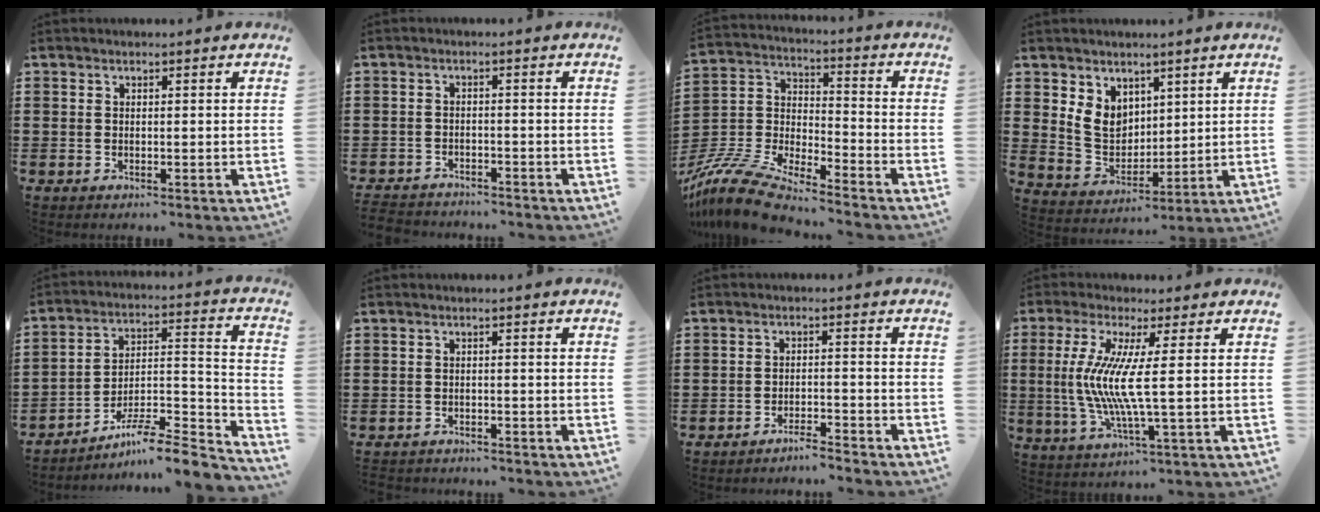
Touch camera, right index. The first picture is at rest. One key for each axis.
{"total": 2.3, "fx": -2.2, "fy": 0.3, "fz": -0.2, "tx": -0.005, "ty": -0.001, "tz": -0.051}
{"total": 11.0, "fx": -10.0, "fy": 1.4, "fz": 4.4, "tx": -0.120, "ty": 0.005, "tz": -0.208}
{"total": 6.6, "fx": 3.2, "fy": 5.3, "fz": 2.6, "tx": -0.072, "ty": 0.008, "tz": 0.063}
{"total": 7.3, "fx": -6.0, "fy": 1.0, "fz": 4.0, "tx": -0.059, "ty": -0.002, "tz": -0.118}
{"total": 1.5, "fx": -1.5, "fy": 0.2, "fz": -0.2, "tx": -0.003, "ty": 0.002, "tz": -0.034}
{"total": 2.8, "fx": -2.8, "fy": -0.2, "fz": 0.2, "tx": -0.009, "ty": 0.000, "tz": -0.060}
{"total": 8.9, "fx": 0.4, "fy": 0.0, "fz": 8.9, "tx": -0.193, "ty": -0.023, "tz": -0.003}